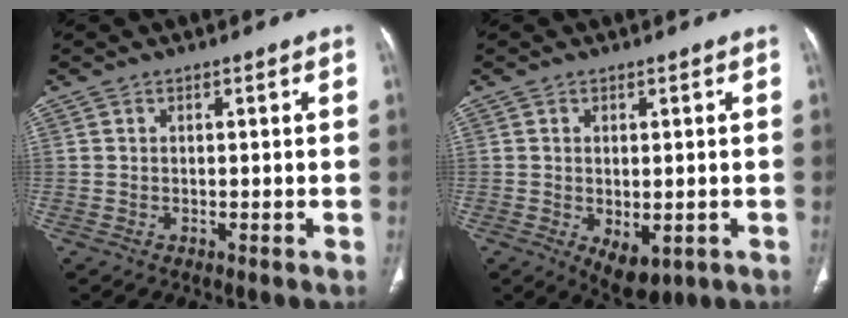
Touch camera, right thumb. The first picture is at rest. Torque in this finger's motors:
{"motor_torque": [-0.60, 0.26, -0.09, 0.18, 0.14]}